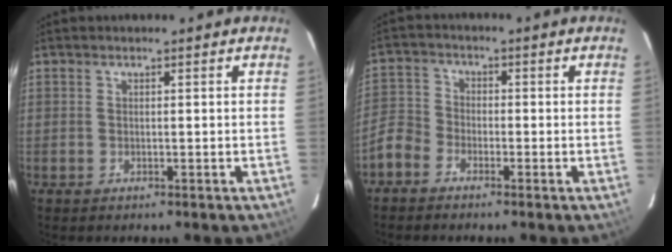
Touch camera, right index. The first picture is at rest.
{"total": 5.1, "force": [-3.4, 3.5, 1.4], "torque": [-0.031, 0.015, -0.081]}